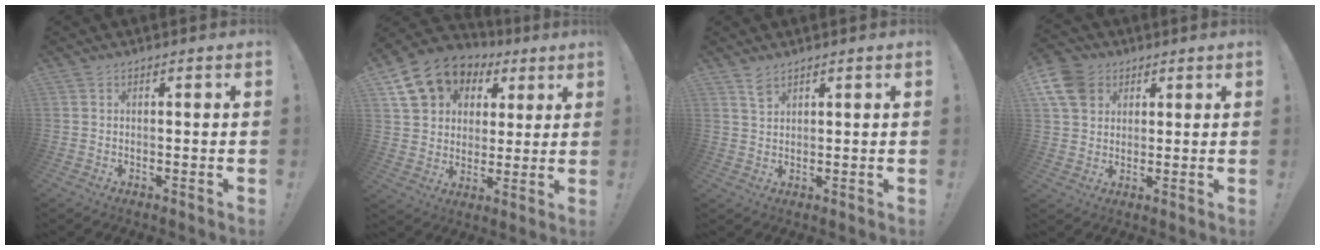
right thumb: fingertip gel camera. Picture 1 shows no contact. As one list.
[{"total": 14.2, "force": [6.8, 11.2, 5.5], "torque": [-0.076, -0.035, 0.136]}, {"total": 2.9, "force": [2.1, 1.2, 1.6], "torque": [-0.020, -0.011, 0.036]}, {"total": 9.7, "force": [4.1, 7.6, 4.4], "torque": [-0.090, -0.018, 0.082]}]